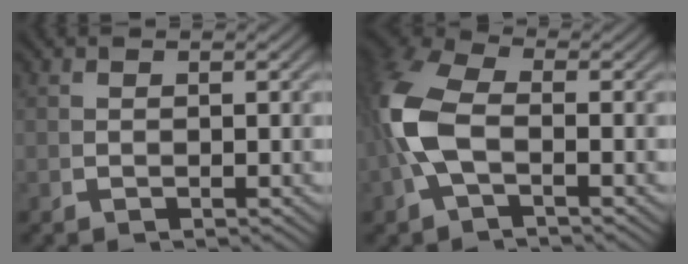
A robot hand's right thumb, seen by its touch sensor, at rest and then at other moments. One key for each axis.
{"total": 7.4, "fx": -0.1, "fy": 4.8, "fz": 5.6, "tx": -0.146, "ty": -0.010, "tz": 0.003}